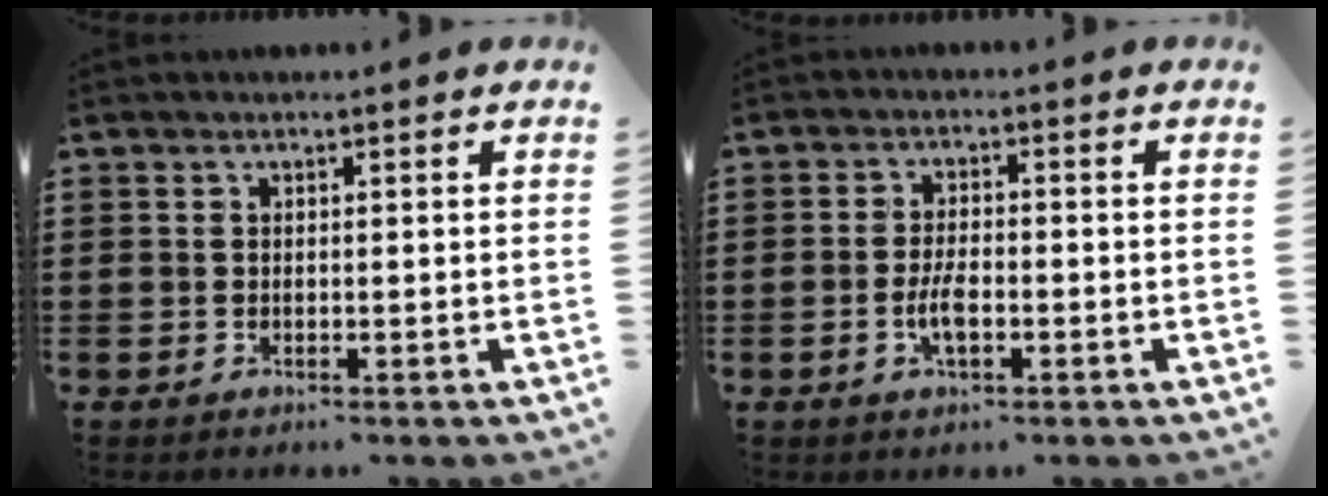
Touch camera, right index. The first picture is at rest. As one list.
[{"total": 3.9, "force": [-1.2, 1.5, 3.3], "torque": [-0.073, 0.000, -0.025]}]